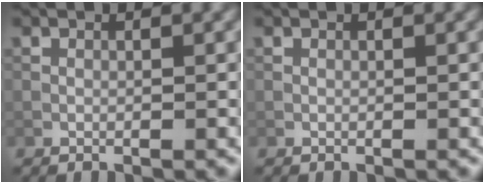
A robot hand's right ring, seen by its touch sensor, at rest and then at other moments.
{"total": 0.0}